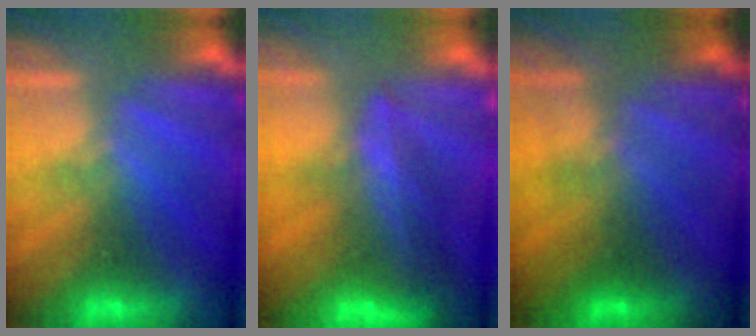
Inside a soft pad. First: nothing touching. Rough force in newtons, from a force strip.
{"total": 5.7}
{"total": 2.7}